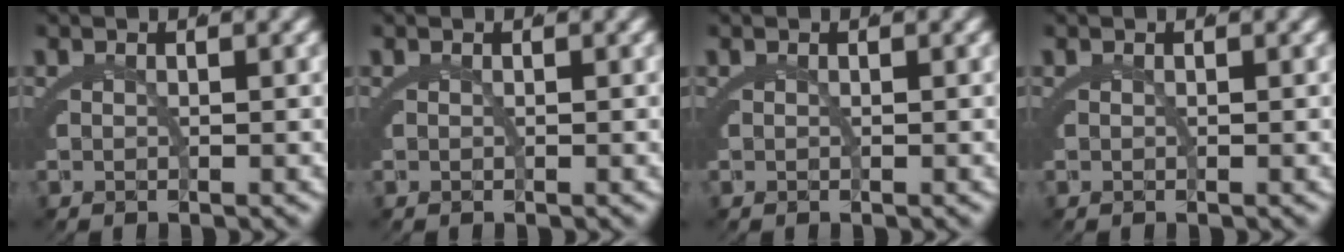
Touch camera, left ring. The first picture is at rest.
{"total": 0.0}
{"total": 0.0}
{"total": 0.0}